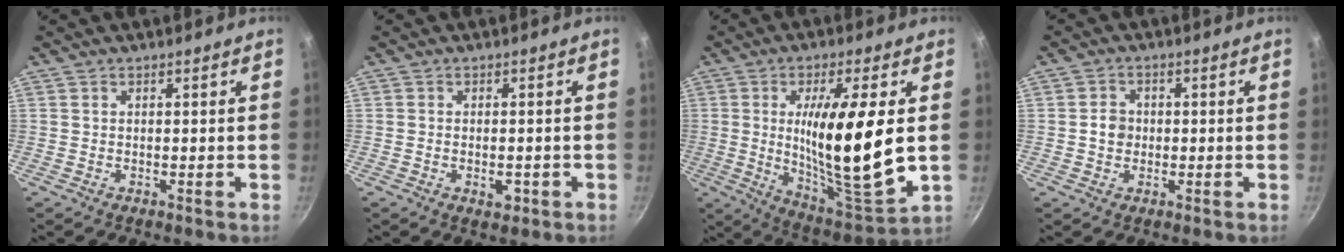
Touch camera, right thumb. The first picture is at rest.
{"total": 2.9, "force": [-1.0, 1.6, 2.1], "torque": [-0.025, 0.006, -0.012]}
{"total": 21.2, "force": [0.7, 4.9, 20.6], "torque": [-0.351, -0.021, 0.018]}
{"total": 3.3, "force": [-0.3, 2.9, 1.6], "torque": [-0.012, 0.010, -0.007]}